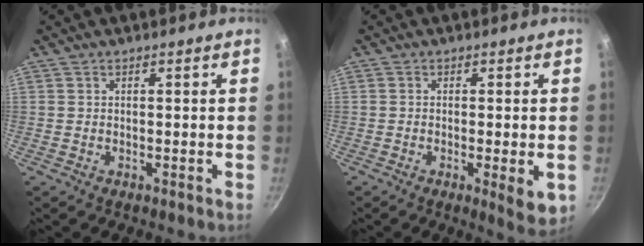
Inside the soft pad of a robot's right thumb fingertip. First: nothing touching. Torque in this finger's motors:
{"motor_torque": [-0.17, 0.32, -0.11, -0.03, 0.01]}